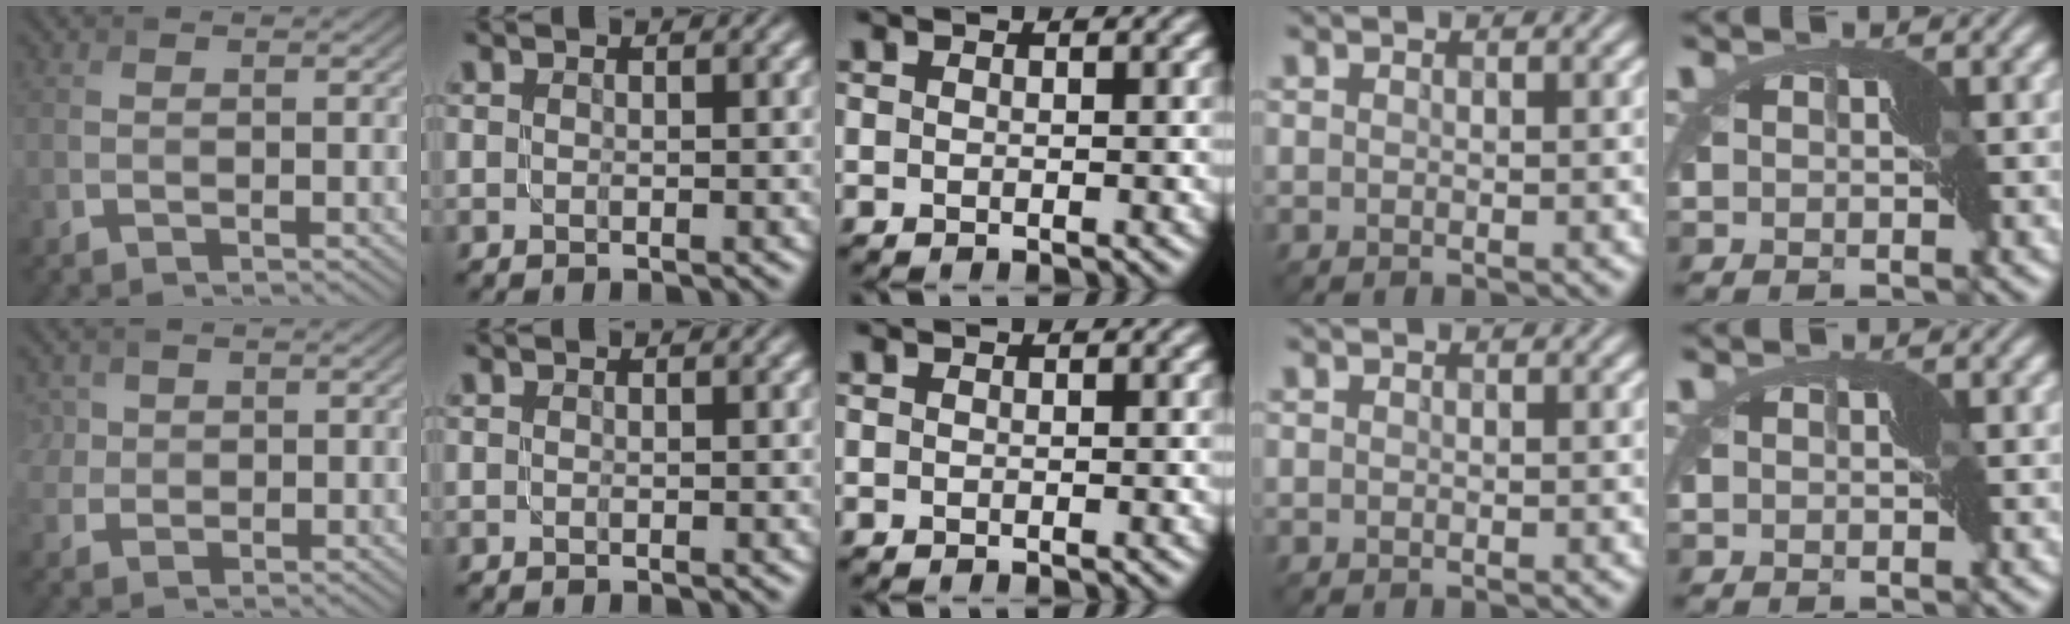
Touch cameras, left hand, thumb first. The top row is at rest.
{"thumb": {"total": 2.8, "force": [1.1, 2.4, 1.0], "torque": [-0.029, 0.003, 0.021]}}